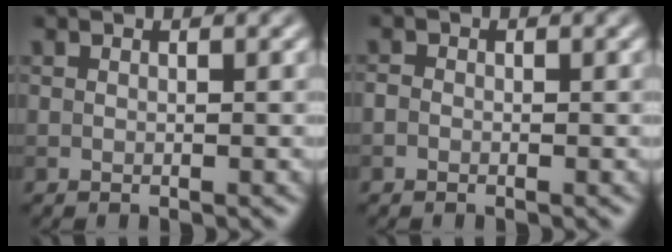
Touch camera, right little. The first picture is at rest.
{"total": 0.6, "force": [-0.4, 0.4, 0.2], "torque": [-0.003, -0.001, -0.010]}